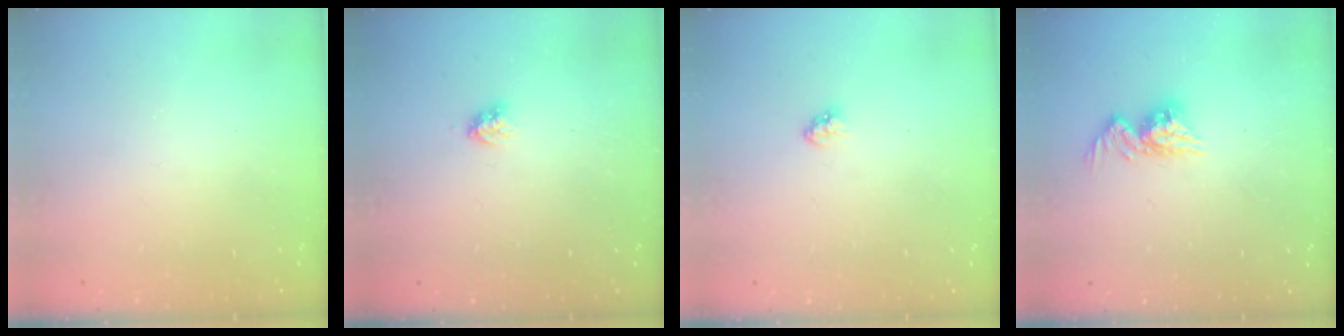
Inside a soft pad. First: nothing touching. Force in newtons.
{"total": 3.1, "press": 3.1, "slide": 0.3}
{"total": 3.1, "press": 3.1, "slide": 0.2}
{"total": 9.8, "press": 9.8, "slide": 0.8}